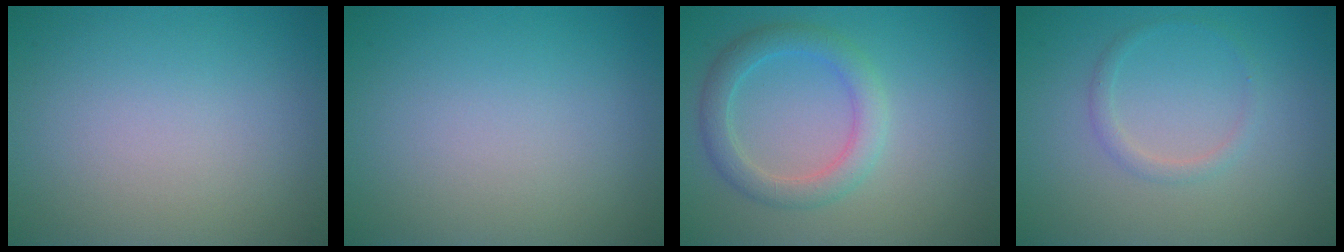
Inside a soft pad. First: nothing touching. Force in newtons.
{"total": 0.0}
{"total": 3.1, "press": 3.1, "slide": 0.0}
{"total": 1.2, "press": 1.2, "slide": 0.1}